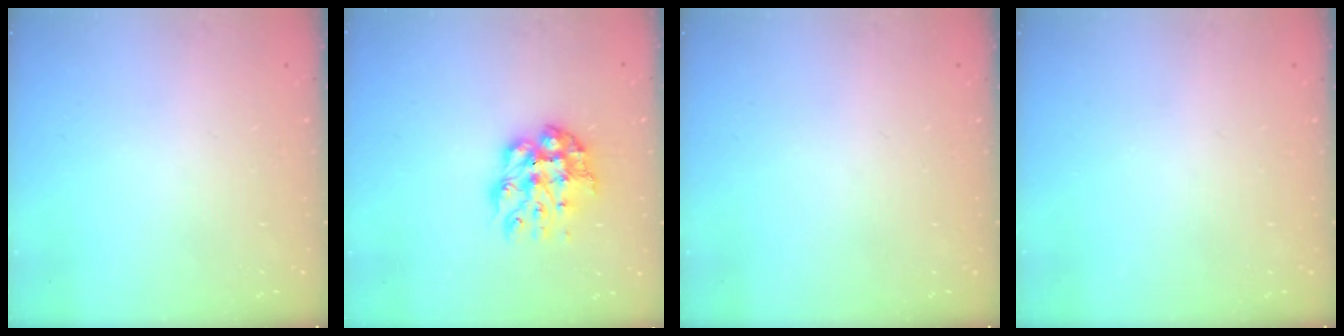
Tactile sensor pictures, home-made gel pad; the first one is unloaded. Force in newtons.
{"total": 10.5, "press": 10.5, "slide": 0.8}
{"total": 0.0}
{"total": 0.0}